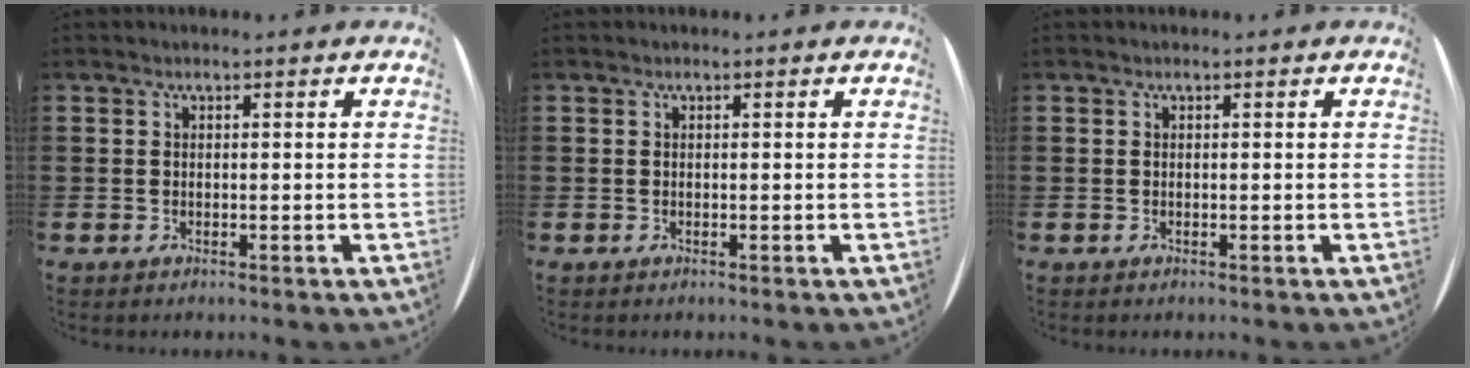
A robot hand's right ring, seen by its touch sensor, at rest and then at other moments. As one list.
[{"total": 0.0}, {"total": 0.0}]